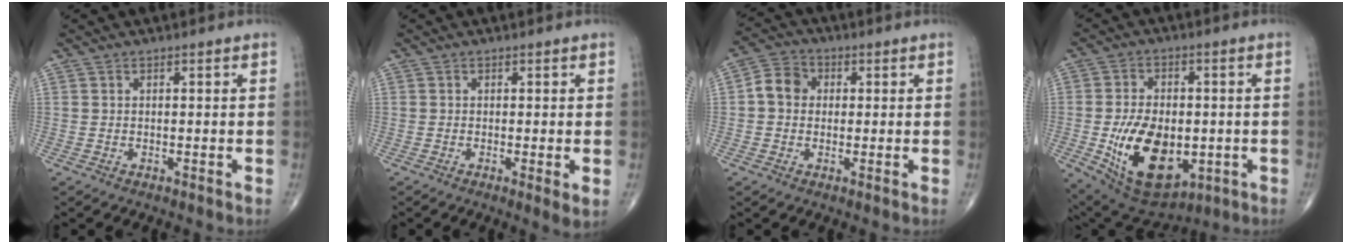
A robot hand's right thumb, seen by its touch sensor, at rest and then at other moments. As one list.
[{"total": 2.4, "force": [-0.4, 0.4, 2.3], "torque": [-0.044, -0.011, -0.011]}, {"total": 5.7, "force": [0.3, 4.9, 2.9], "torque": [-0.039, 0.015, -0.006]}, {"total": 17.9, "force": [-3.6, 10.8, 13.8], "torque": [-0.209, -0.006, -0.034]}]